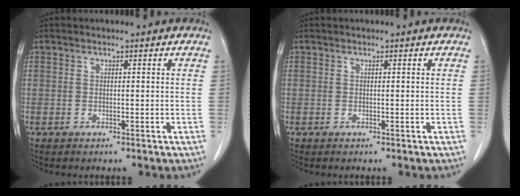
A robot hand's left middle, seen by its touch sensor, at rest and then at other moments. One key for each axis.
{"total": 0.0}